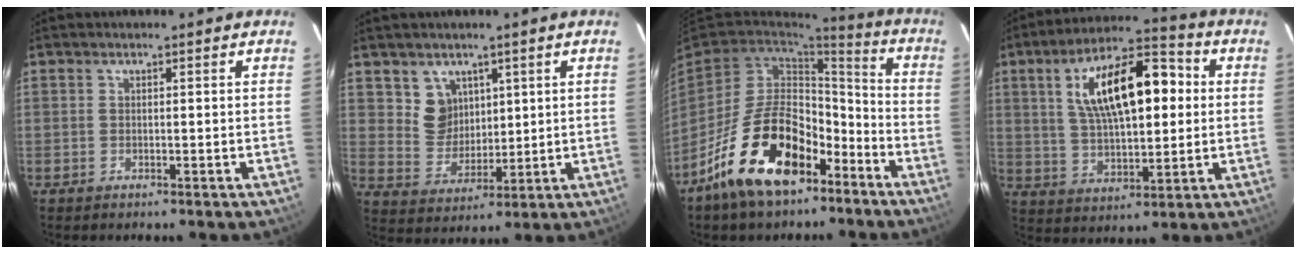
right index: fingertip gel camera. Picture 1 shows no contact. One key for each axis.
{"total": 6.7, "fx": 3.5, "fy": 5.6, "fz": 1.1, "tx": -0.019, "ty": 0.006, "tz": 0.078}
{"total": 19.2, "fx": -11.3, "fy": 9.9, "fz": 11.9, "tx": -0.224, "ty": 0.017, "tz": -0.181}
{"total": 18.0, "fx": 4.0, "fy": 7.9, "fz": 15.6, "tx": -0.269, "ty": 0.031, "tz": 0.069}